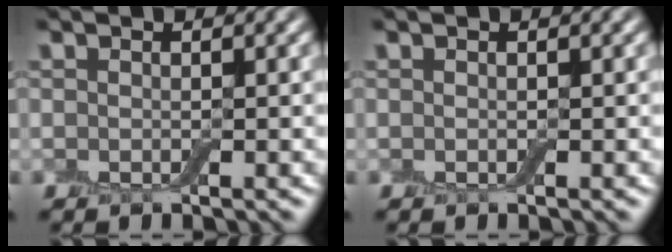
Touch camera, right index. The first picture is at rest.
{"total": 0.0}